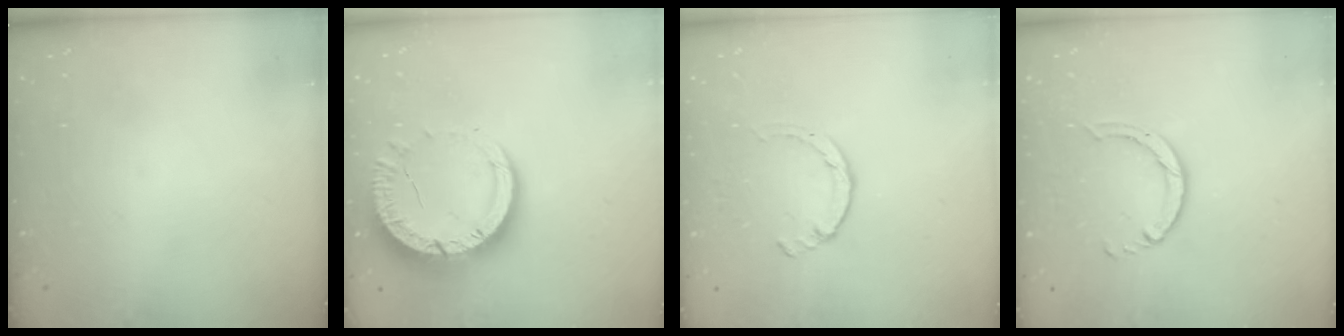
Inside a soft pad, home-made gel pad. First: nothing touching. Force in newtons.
{"total": 11.1, "press": 11.1, "slide": 1.0}
{"total": 1.4, "press": 1.3, "slide": 0.3}
{"total": 4.7, "press": 4.7, "slide": 0.4}